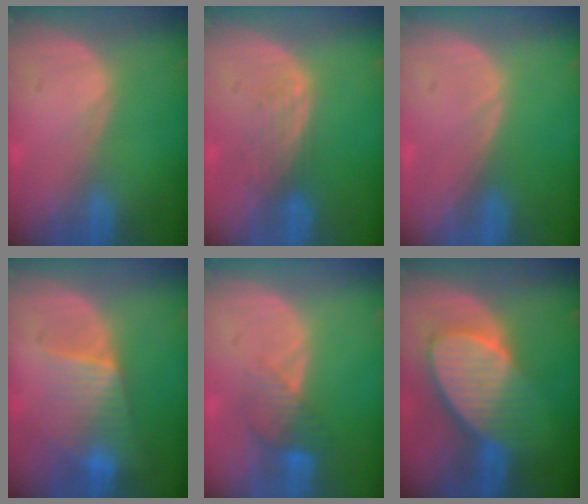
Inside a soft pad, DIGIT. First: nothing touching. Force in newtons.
{"total": 3.5, "press": 2.8, "slide": 2.0}
{"total": 0.0}
{"total": 6.4, "press": 6.3, "slide": 0.8}
{"total": 4.4, "press": 3.8, "slide": 2.3}
{"total": 9.1, "press": 8.1, "slide": 4.0}